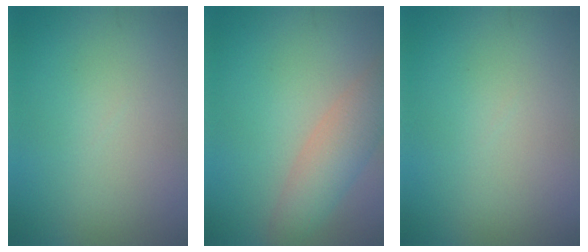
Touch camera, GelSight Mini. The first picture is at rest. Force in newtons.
{"total": 4.3, "press": 4.3, "slide": 0.1}
{"total": 0.0}